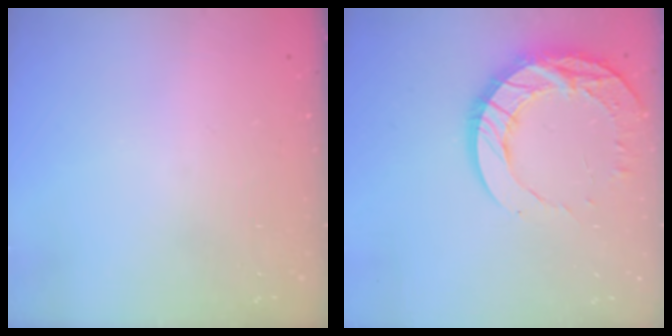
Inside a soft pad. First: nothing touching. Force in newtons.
{"total": 17.2, "press": 17.1, "slide": 1.5}